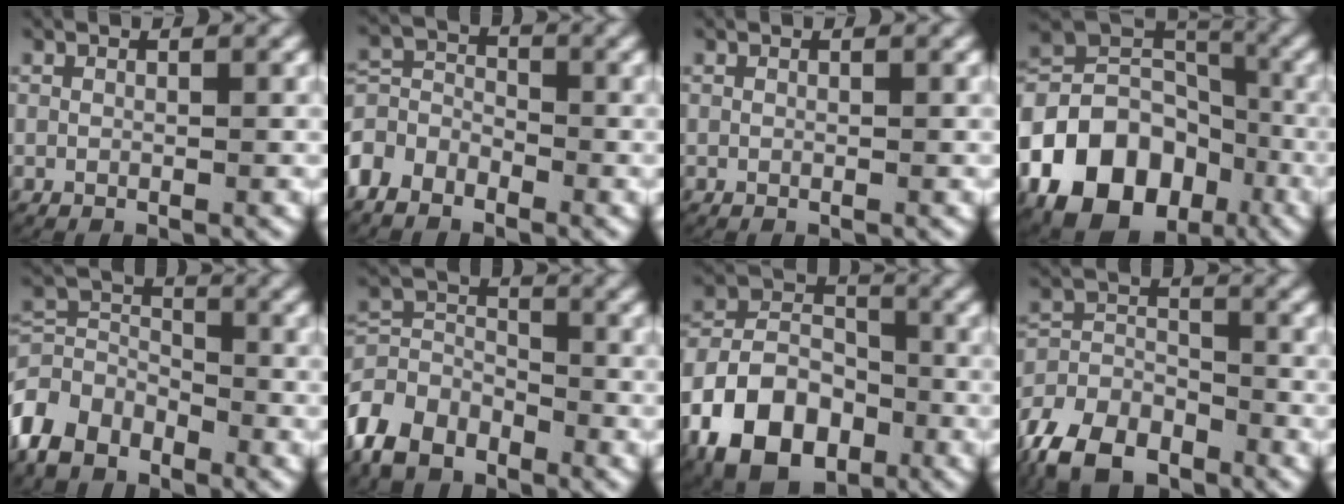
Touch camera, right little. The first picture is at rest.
{"total": 5.4, "force": [-2.0, 4.7, 1.7], "torque": [-0.054, -0.018, -0.038]}
{"total": 0.0}
{"total": 17.0, "force": [-3.9, 13.7, 9.2], "torque": [-0.191, -0.050, -0.051]}
{"total": 7.0, "force": [-1.5, 6.0, 3.1], "torque": [-0.074, -0.025, -0.025]}
{"total": 6.7, "force": [-2.1, 5.6, 2.9], "torque": [-0.071, -0.026, -0.034]}
{"total": 12.8, "force": [-3.0, 10.3, 7.0], "torque": [-0.159, -0.029, -0.053]}
{"total": 8.0, "force": [-4.3, 5.7, 3.5], "torque": [-0.085, -0.027, -0.070]}